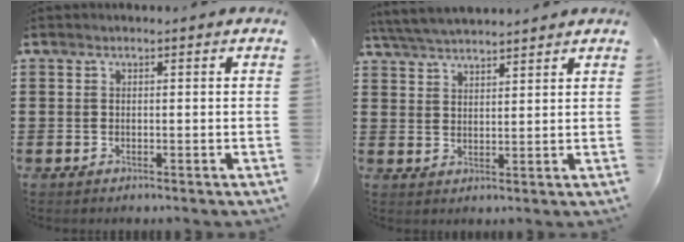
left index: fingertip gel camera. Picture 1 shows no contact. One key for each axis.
{"total": 4.3, "fx": 4.1, "fy": 0.0, "fz": 1.1, "tx": -0.035, "ty": -0.013, "tz": 0.076}